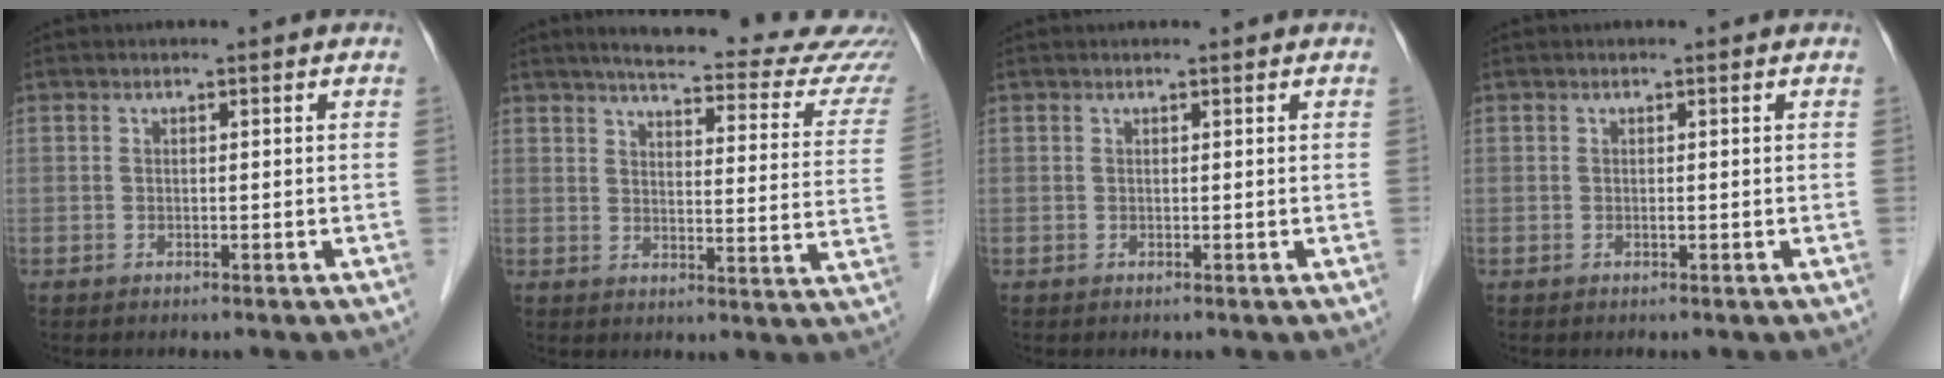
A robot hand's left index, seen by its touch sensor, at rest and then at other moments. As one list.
[{"total": 24.9, "force": [22.9, 3.3, 9.3], "torque": [-0.107, -0.064, 0.255]}, {"total": 1.0, "force": [1.0, 0.0, 0.3], "torque": [-0.007, 0.008, 0.015]}, {"total": 0.0}]